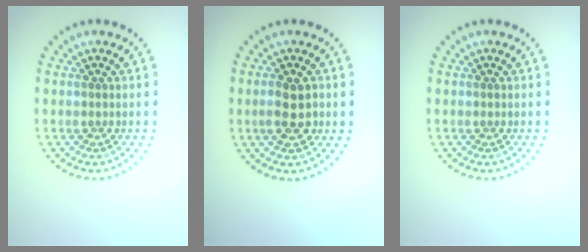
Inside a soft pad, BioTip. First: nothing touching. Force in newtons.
{"total": 2.9, "press": 2.8, "slide": 0.2}
{"total": 0.0}